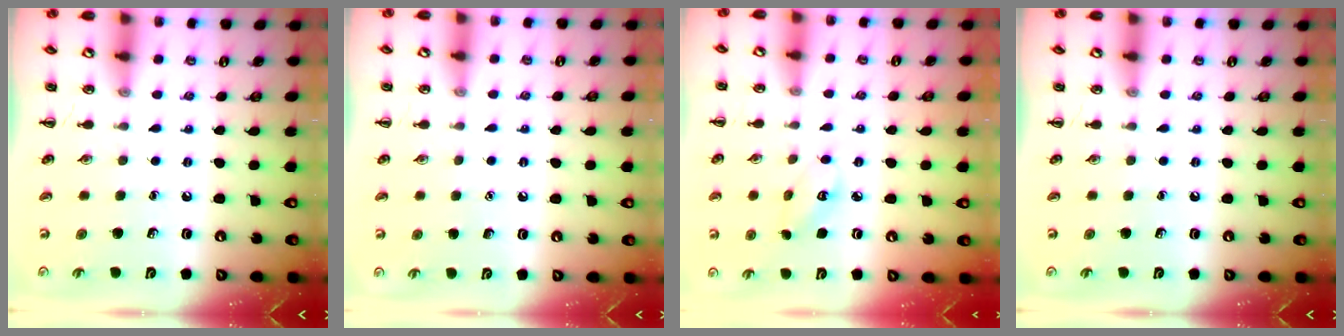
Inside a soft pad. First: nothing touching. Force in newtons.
{"total": 1.4, "press": 1.4, "slide": 0.1}
{"total": 3.1, "press": 3.1, "slide": 0.5}
{"total": 0.0}